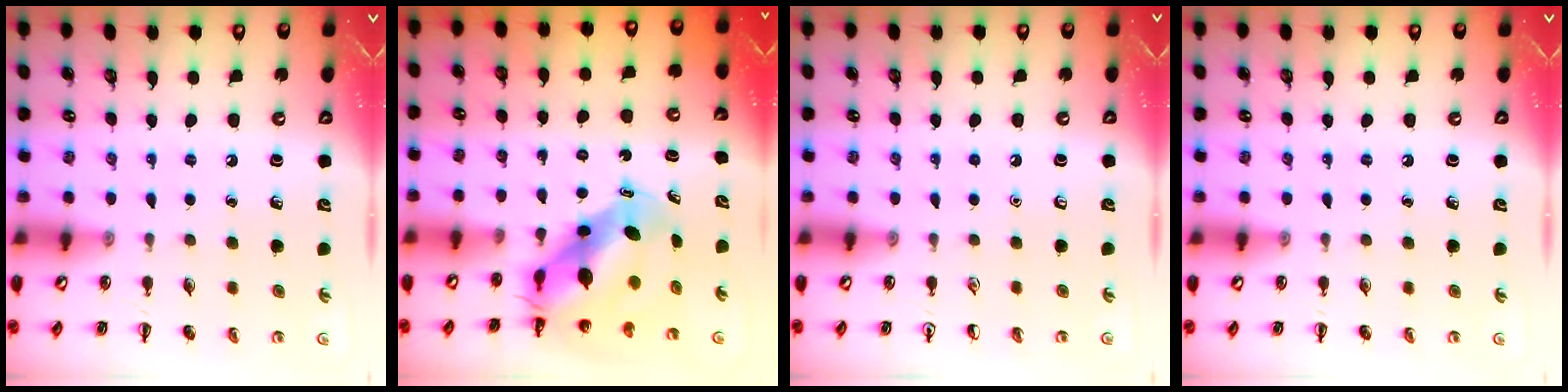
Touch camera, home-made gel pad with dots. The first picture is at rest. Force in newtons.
{"total": 7.9, "press": 7.6, "slide": 2.3}
{"total": 0.0}
{"total": 0.0}